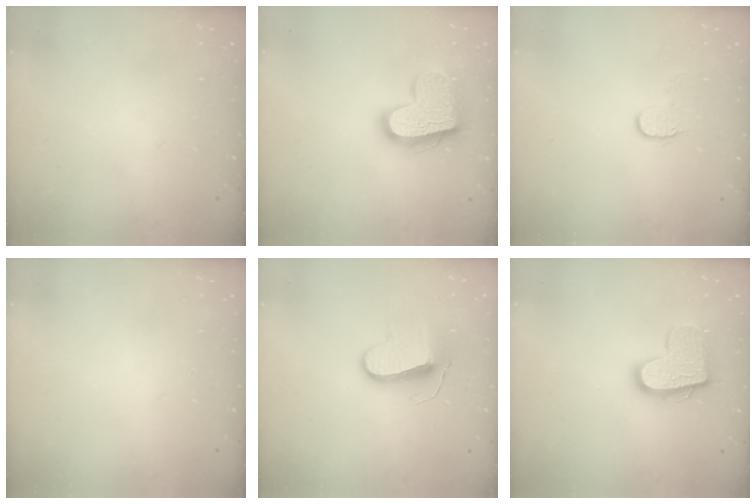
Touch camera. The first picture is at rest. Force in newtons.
{"total": 16.7, "press": 16.7, "slide": 1.1}
{"total": 5.7, "press": 5.7, "slide": 0.5}
{"total": 0.0}
{"total": 9.9, "press": 9.8, "slide": 0.6}
{"total": 14.5, "press": 14.5, "slide": 0.8}